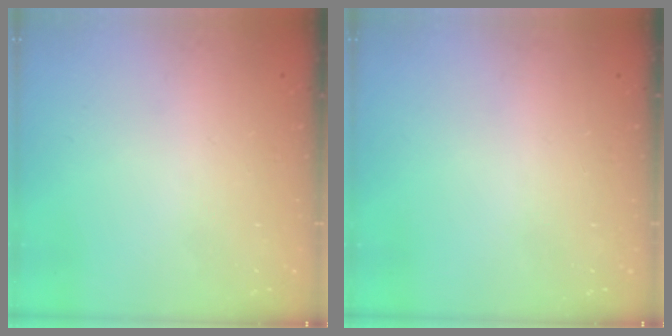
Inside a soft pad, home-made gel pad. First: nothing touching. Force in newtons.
{"total": 0.0}